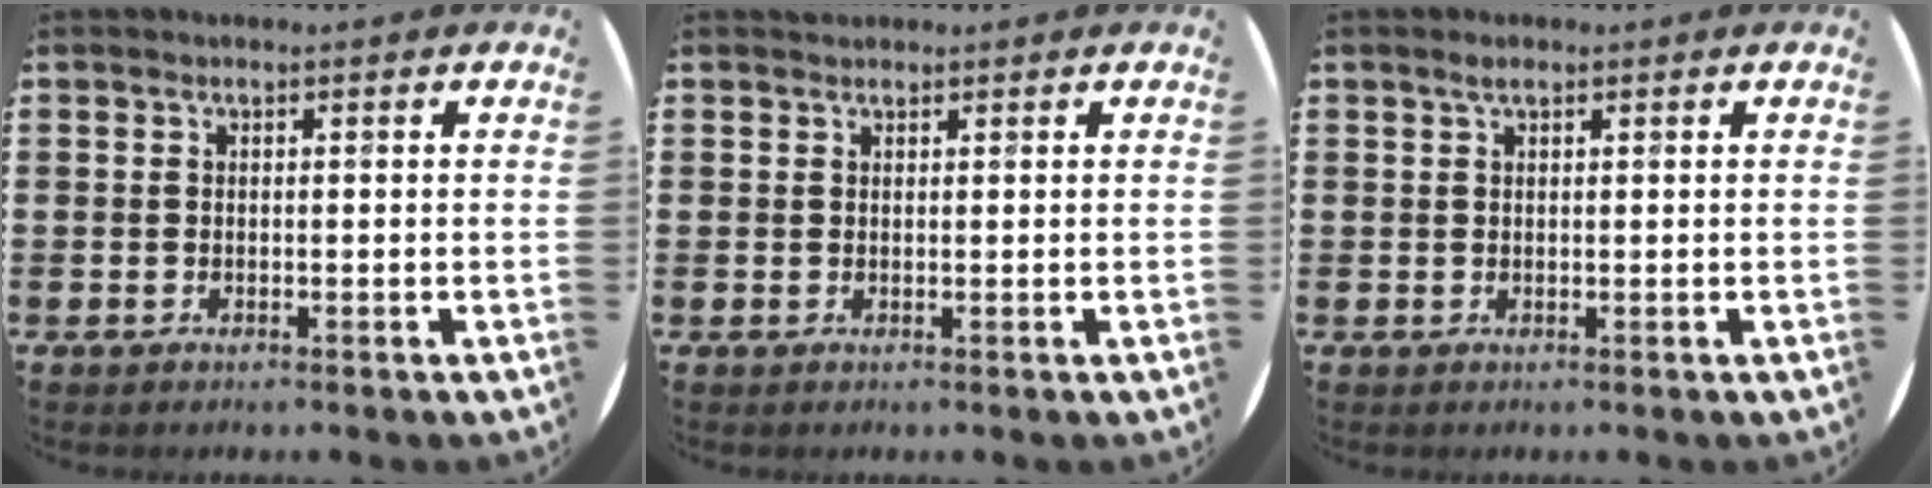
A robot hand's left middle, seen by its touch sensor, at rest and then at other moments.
{"total": 0.6, "force": [0.6, 0.1, -0.1], "torque": [0.003, 0.004, 0.011]}
{"total": 1.1, "force": [0.7, 0.4, 0.7], "torque": [-0.006, 0.001, 0.010]}